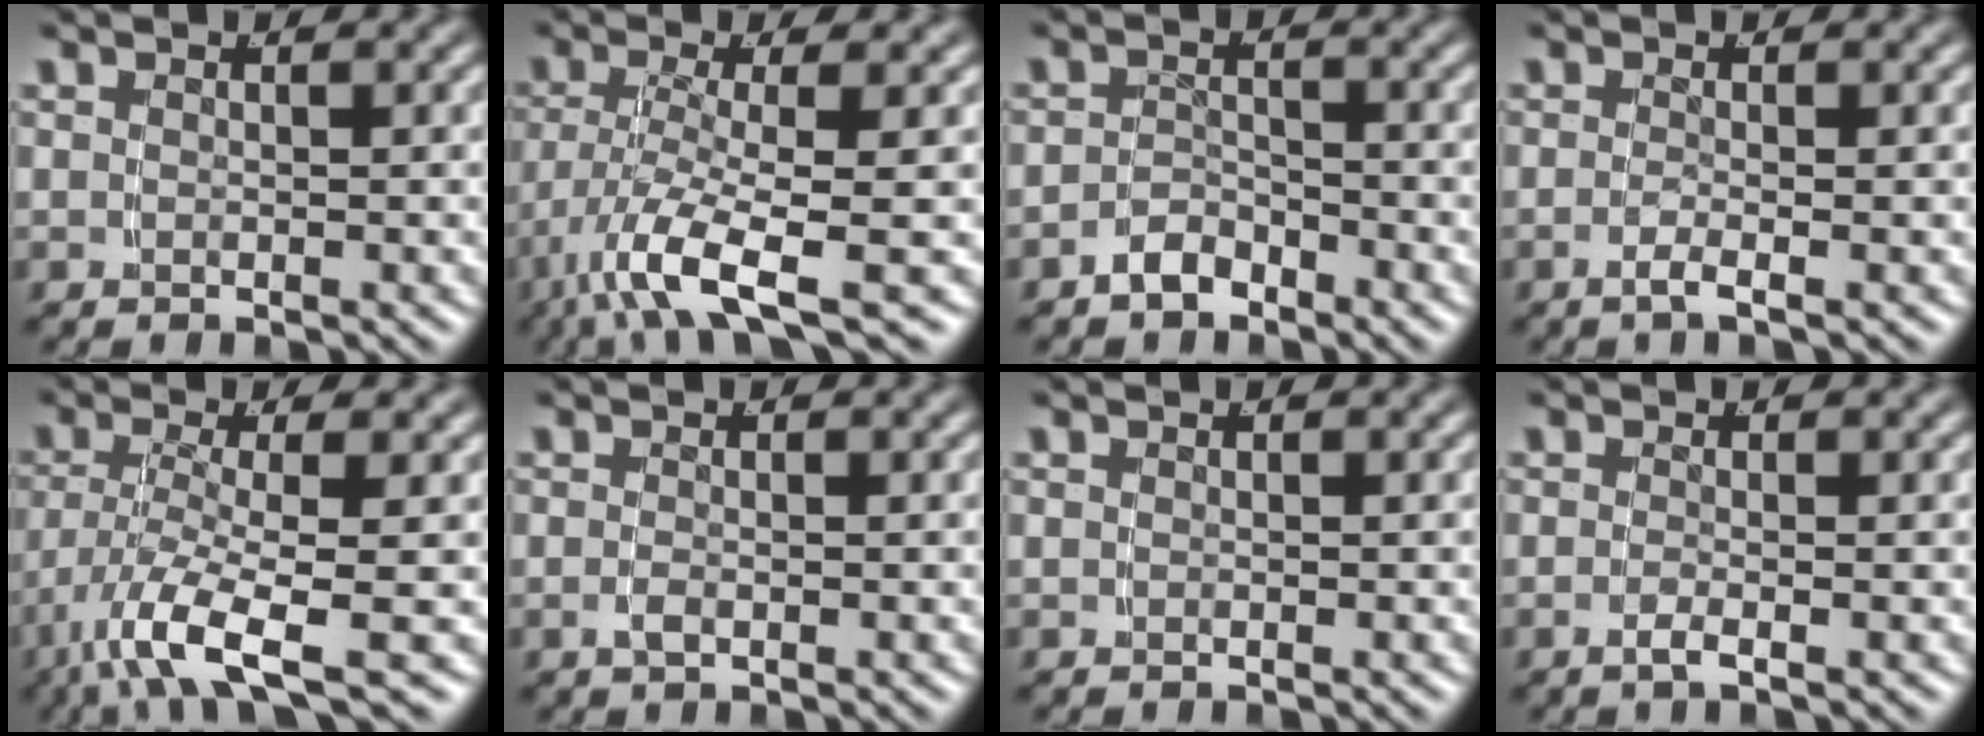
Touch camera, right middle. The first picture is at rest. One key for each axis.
{"total": 6.5, "fx": -3.5, "fy": 1.5, "fz": 5.3, "tx": -0.104, "ty": -0.029, "tz": -0.044}
{"total": 2.5, "fx": -2.2, "fy": 1.0, "fz": 0.6, "tx": -0.008, "ty": -0.002, "tz": -0.041}
{"total": 1.5, "fx": -0.9, "fy": -0.5, "fz": 1.1, "tx": -0.029, "ty": -0.006, "tz": -0.016}
{"total": 6.5, "fx": -3.6, "fy": 1.6, "fz": 5.2, "tx": -0.102, "ty": -0.030, "tz": -0.046}
{"total": 0.7, "fx": -0.4, "fy": 0.1, "fz": 0.6, "tx": -0.016, "ty": -0.002, "tz": -0.006}
{"total": 0.0}
{"total": 1.2, "fx": -0.7, "fy": -0.4, "fz": 0.9, "tx": -0.023, "ty": -0.003, "tz": -0.014}